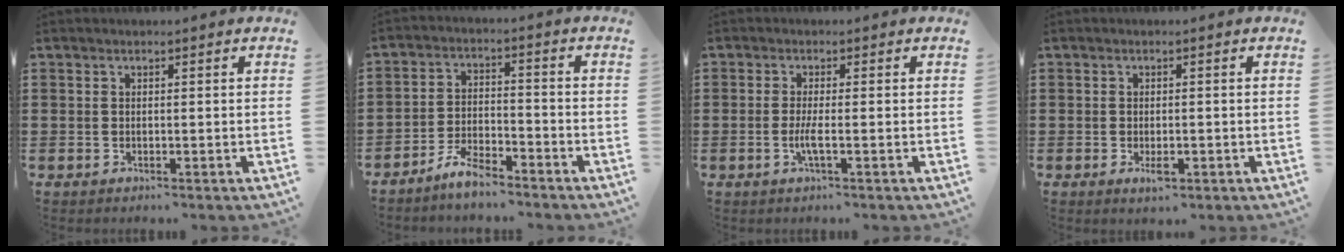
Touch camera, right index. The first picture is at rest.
{"total": 4.9, "force": [-4.6, 0.8, 1.5], "torque": [-0.041, 0.007, -0.094]}
{"total": 2.7, "force": [-0.8, 0.1, 2.6], "torque": [-0.054, -0.009, -0.017]}
{"total": 1.8, "force": [-0.6, 0.7, 1.6], "torque": [-0.029, -0.003, -0.011]}